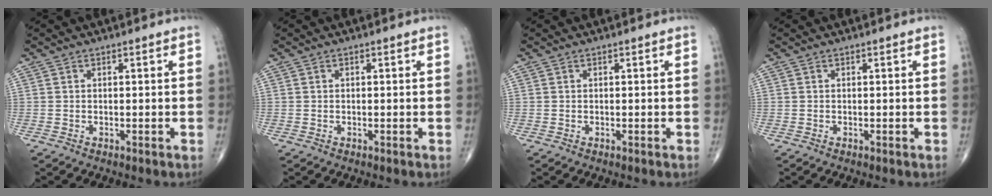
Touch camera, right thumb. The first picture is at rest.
{"total": 0.0}
{"total": 0.0}
{"total": 0.0}